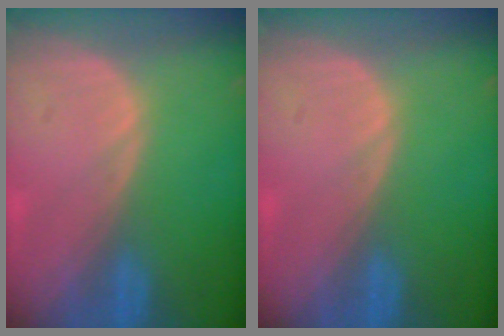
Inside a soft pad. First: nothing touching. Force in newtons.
{"total": 0.0}